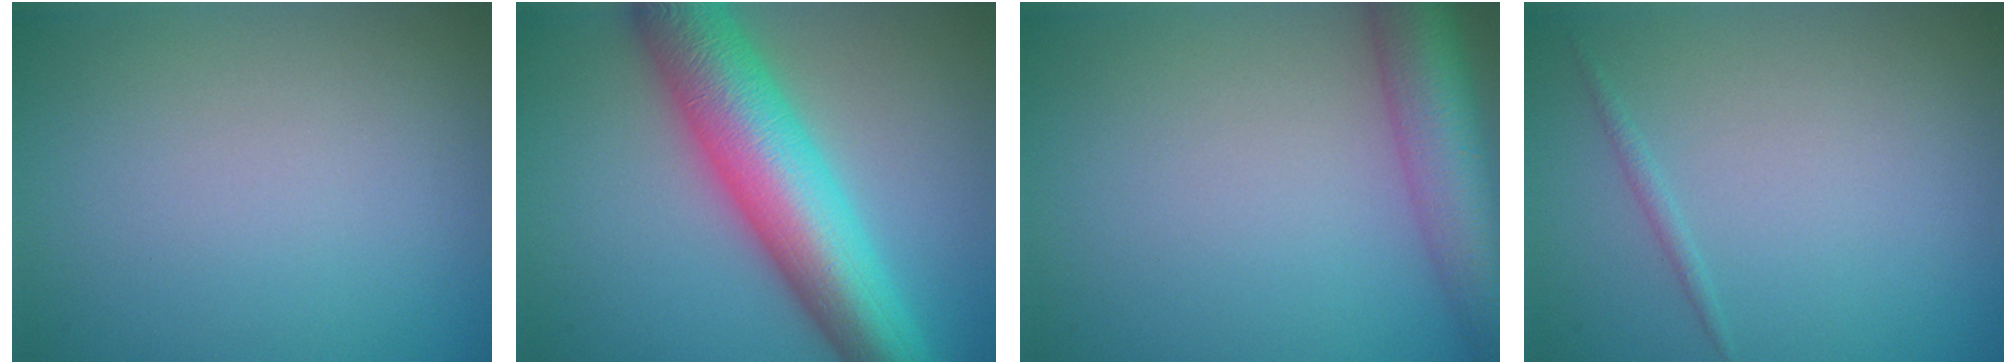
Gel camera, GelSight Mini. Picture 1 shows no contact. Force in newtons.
{"total": 11.3, "press": 11.3, "slide": 0.2}
{"total": 7.4, "press": 7.4, "slide": 0.4}
{"total": 0.7, "press": 0.7, "slide": 0.0}